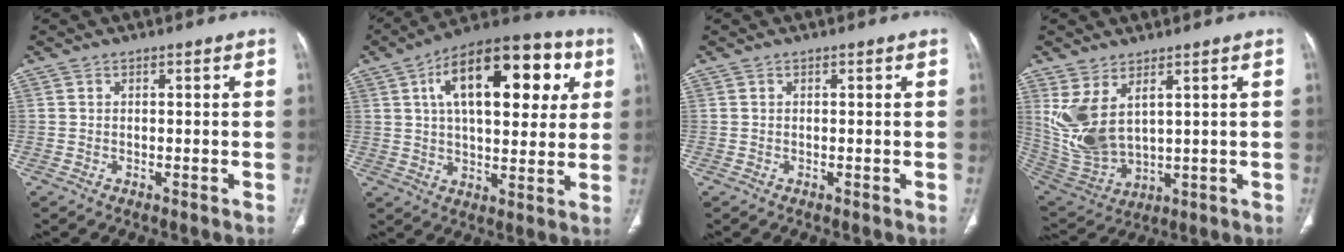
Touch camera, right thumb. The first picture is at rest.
{"total": 23.1, "force": [7.3, 11.2, 18.9], "torque": [-0.253, 0.012, 0.102]}
{"total": 0.0}
{"total": 11.7, "force": [4.1, 6.2, 9.0], "torque": [-0.189, -0.022, 0.107]}